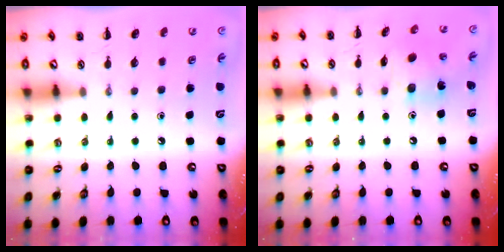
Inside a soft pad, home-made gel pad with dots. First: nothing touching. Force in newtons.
{"total": 8.4, "press": 8.4, "slide": 0.7}